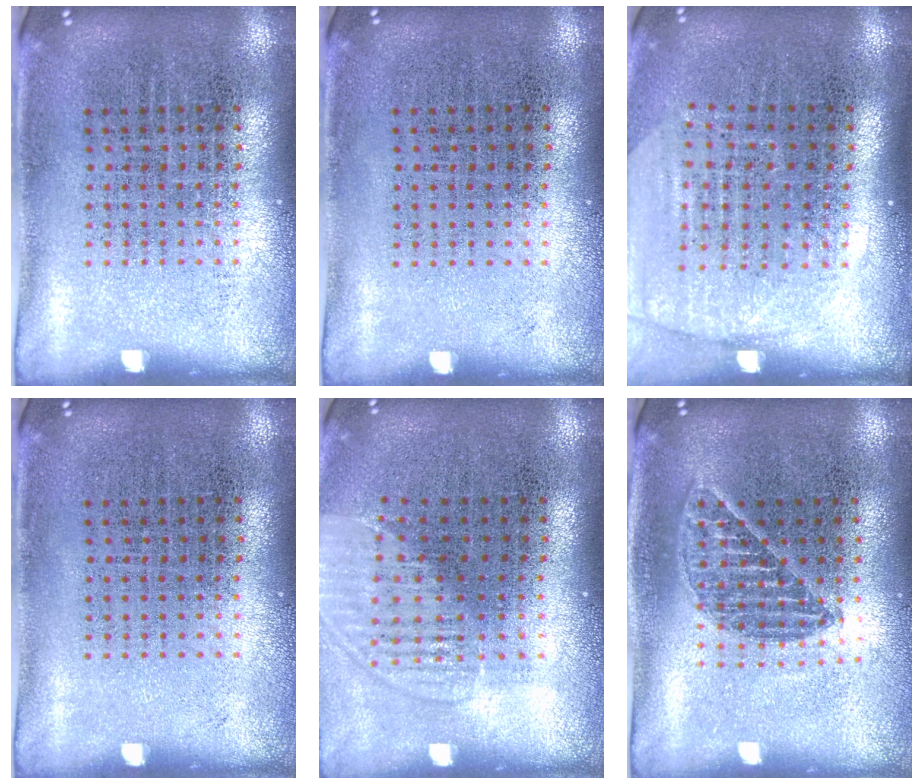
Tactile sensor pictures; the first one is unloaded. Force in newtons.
{"total": 0.0}
{"total": 1.7, "press": 1.5, "slide": 0.8}
{"total": 0.0}
{"total": 1.5, "press": 1.3, "slide": 0.6}
{"total": 1.2, "press": 1.1, "slide": 0.5}